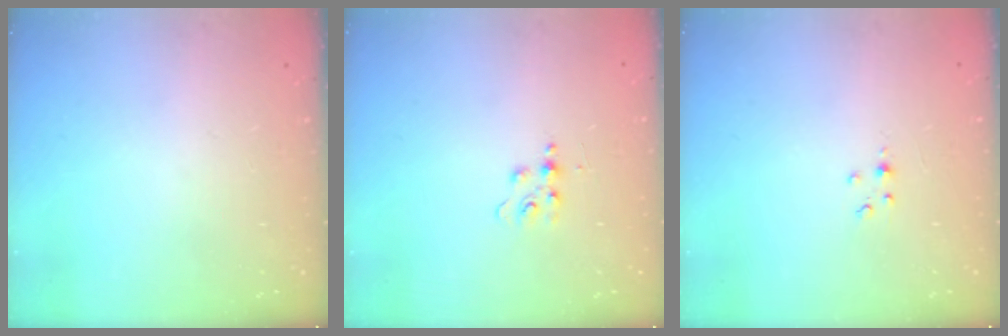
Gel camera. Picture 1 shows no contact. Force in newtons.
{"total": 5.2, "press": 5.1, "slide": 0.6}
{"total": 1.8, "press": 1.7, "slide": 0.3}